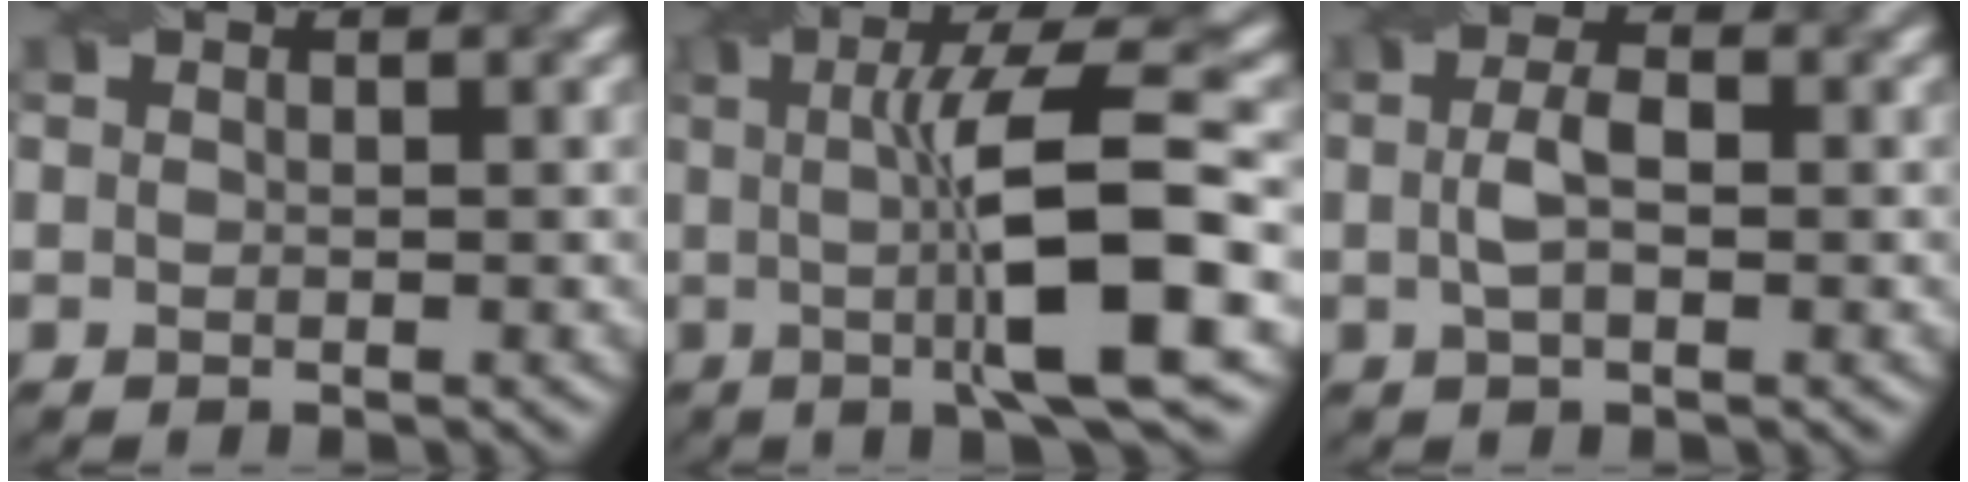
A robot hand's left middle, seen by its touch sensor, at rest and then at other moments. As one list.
[{"total": 10.2, "force": [-0.4, 1.9, 10.0], "torque": [-0.143, 0.001, -0.005]}, {"total": 2.6, "force": [0.0, 1.1, 2.4], "torque": [-0.055, 0.003, -0.003]}]